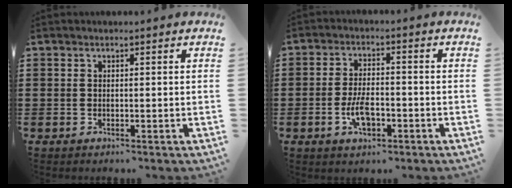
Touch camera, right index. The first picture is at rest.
{"total": 5.6, "force": [-1.9, 2.7, 4.6], "torque": [-0.097, 0.001, -0.037]}